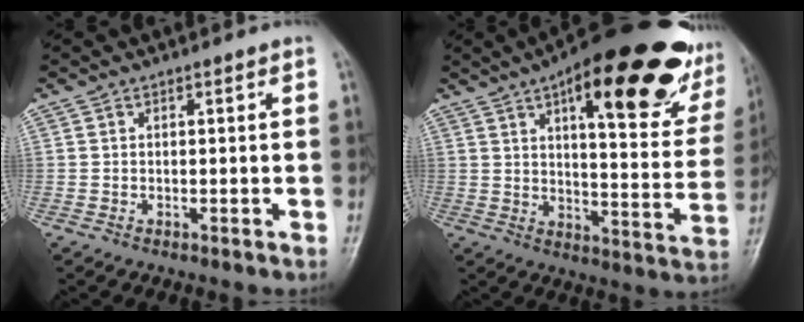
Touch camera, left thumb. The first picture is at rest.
{"total": 29.3, "force": [16.2, 9.7, 22.4], "torque": [-0.275, -0.036, 0.220]}